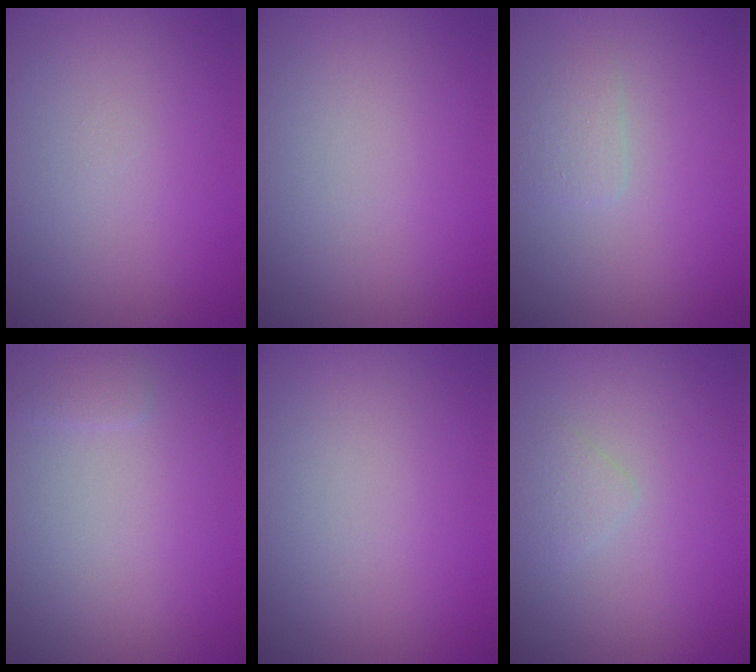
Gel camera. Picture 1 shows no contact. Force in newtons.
{"total": 0.0}
{"total": 1.3, "press": 1.3, "slide": 0.0}
{"total": 0.8, "press": 0.8, "slide": 0.1}
{"total": 0.0}
{"total": 1.1, "press": 1.1, "slide": 0.1}